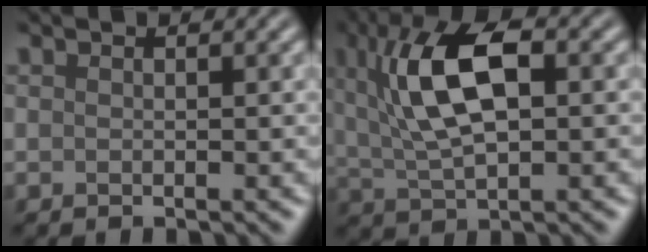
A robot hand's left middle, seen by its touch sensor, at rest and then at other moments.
{"total": 8.5, "force": [1.9, 3.7, 7.4], "torque": [-0.142, 0.013, 0.029]}